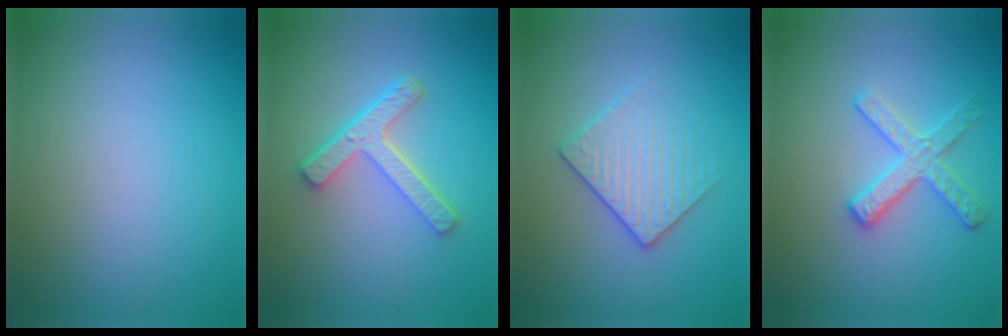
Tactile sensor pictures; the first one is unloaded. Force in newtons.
{"total": 4.4, "press": 3.3, "slide": 3.0}
{"total": 3.1, "press": 2.9, "slide": 1.2}
{"total": 2.8, "press": 2.8, "slide": 0.3}